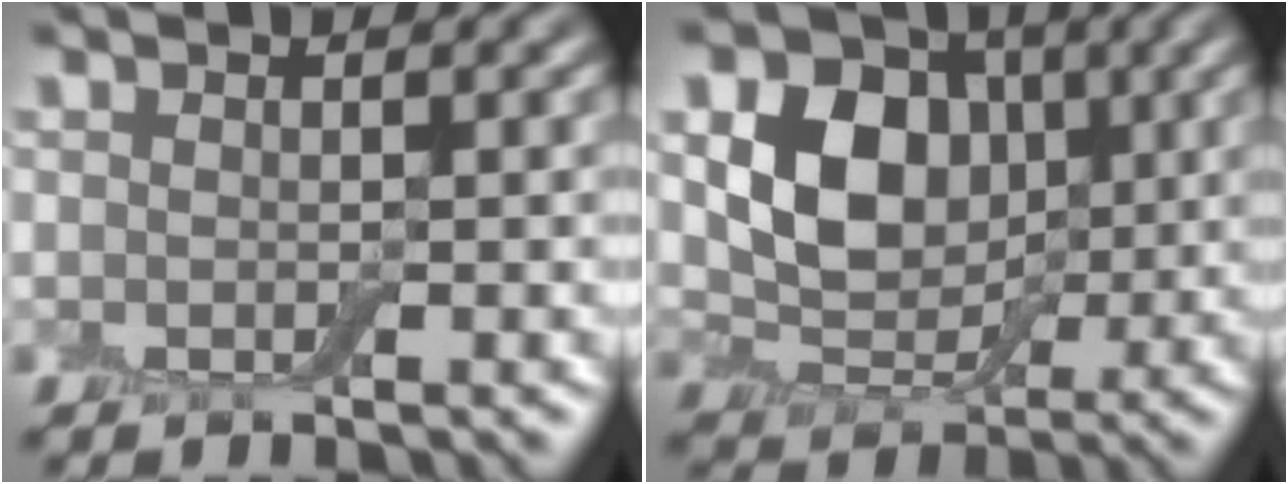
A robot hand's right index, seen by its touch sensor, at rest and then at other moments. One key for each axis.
{"total": 7.0, "fx": 1.7, "fy": 5.5, "fz": 4.0, "tx": -0.075, "ty": 0.003, "tz": 0.025}